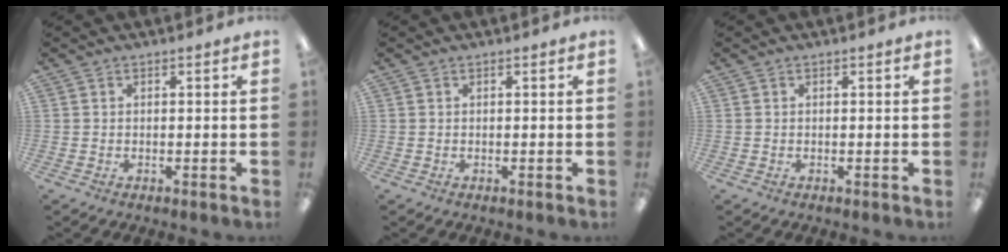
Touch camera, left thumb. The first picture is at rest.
{"total": 0.0}
{"total": 0.0}